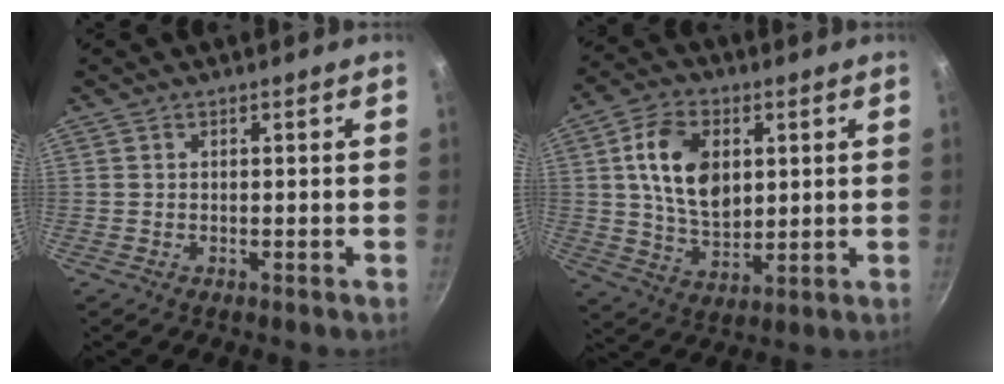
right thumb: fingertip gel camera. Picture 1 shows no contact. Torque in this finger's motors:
{"motor_torque": [1.90, 1.73, 0.75, -0.59, 0.35]}